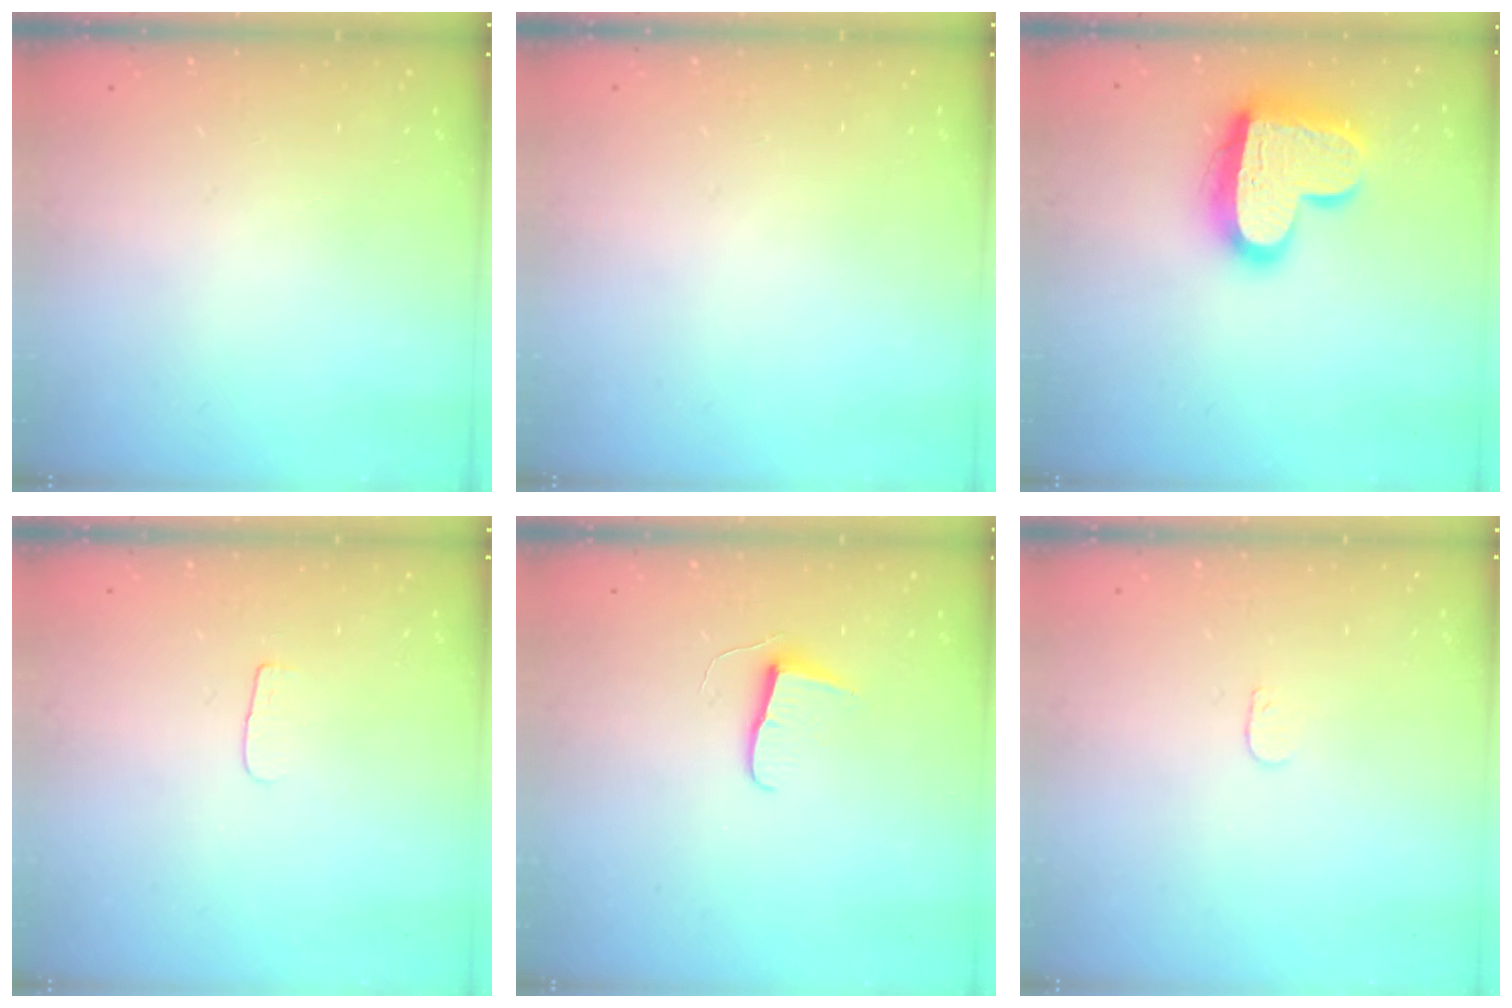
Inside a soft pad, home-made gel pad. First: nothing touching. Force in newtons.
{"total": 0.0}
{"total": 18.2, "press": 18.1, "slide": 1.4}
{"total": 3.6, "press": 3.6, "slide": 0.4}
{"total": 6.8, "press": 6.8, "slide": 0.5}
{"total": 3.2, "press": 3.2, "slide": 0.3}